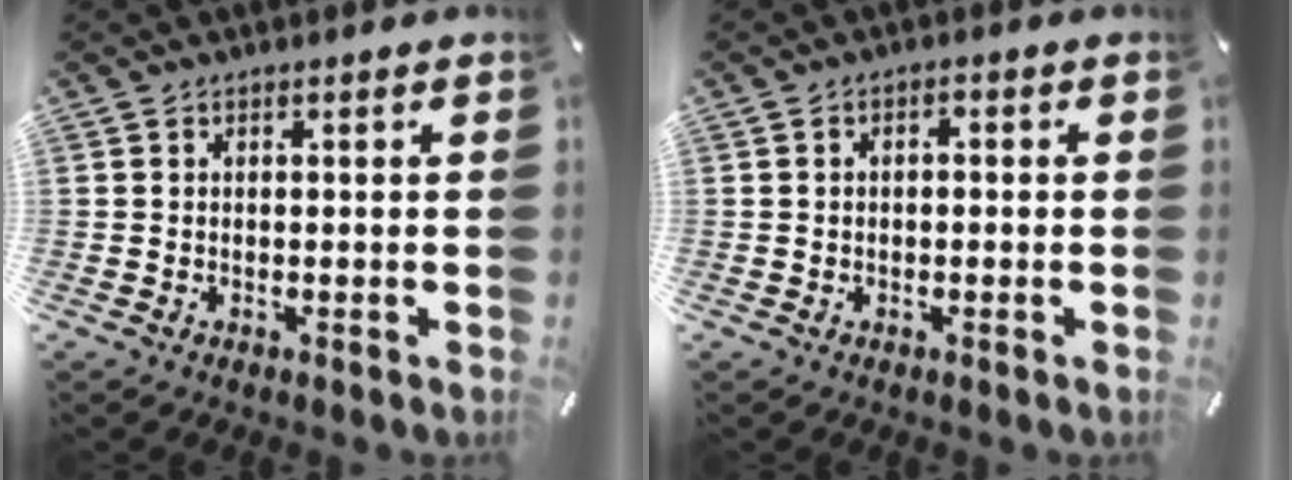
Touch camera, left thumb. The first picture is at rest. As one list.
[{"total": 1.3, "force": [-0.4, 0.9, 0.8], "torque": [-0.017, 0.004, -0.010]}]